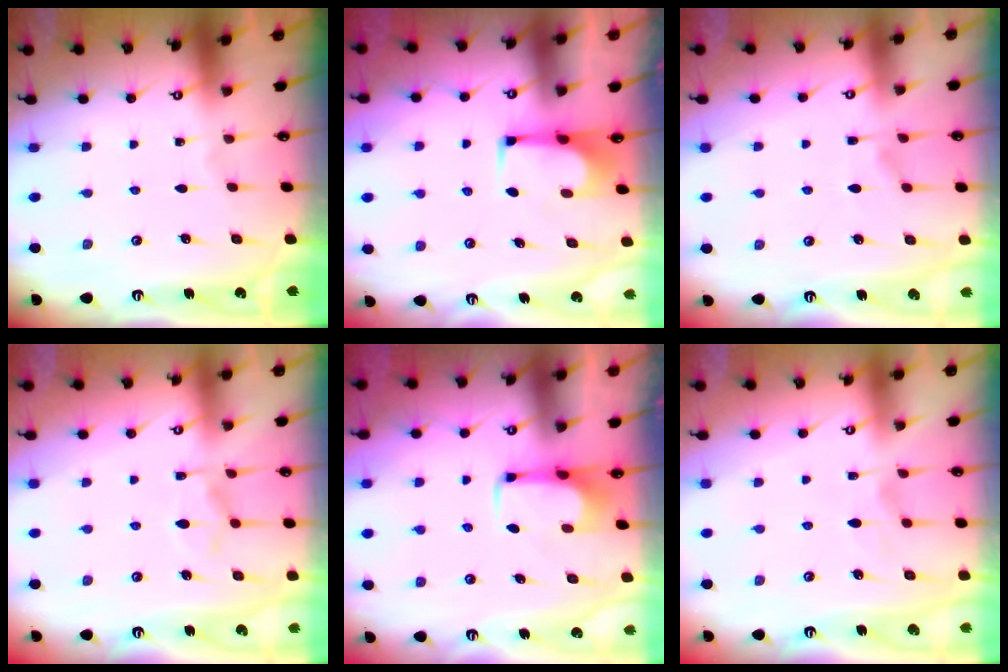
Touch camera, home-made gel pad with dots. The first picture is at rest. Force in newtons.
{"total": 1.1, "press": 0.9, "slide": 0.7}
{"total": 1.4, "press": 0.4, "slide": 1.4}
{"total": 7.4, "press": 7.3, "slide": 1.1}
{"total": 1.8, "press": 1.8, "slide": 0.1}
{"total": 1.7, "press": 1.2, "slide": 1.2}